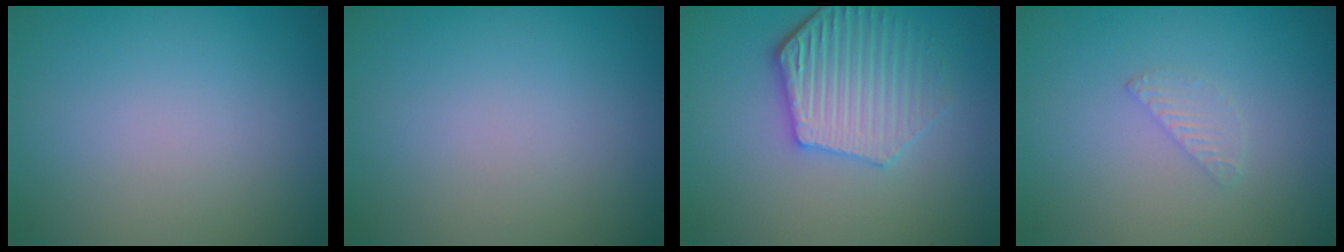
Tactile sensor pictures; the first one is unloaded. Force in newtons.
{"total": 0.0}
{"total": 4.8, "press": 4.2, "slide": 2.4}
{"total": 1.1, "press": 1.1, "slide": 0.1}